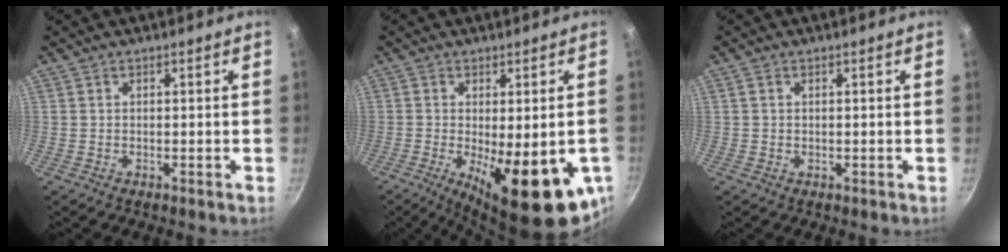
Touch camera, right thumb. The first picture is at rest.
{"total": 18.0, "force": [-4.8, 6.1, 16.3], "torque": [-0.211, -0.023, -0.050]}
{"total": 0.8, "force": [0.3, 0.6, 0.4], "torque": [-0.005, 0.002, 0.005]}